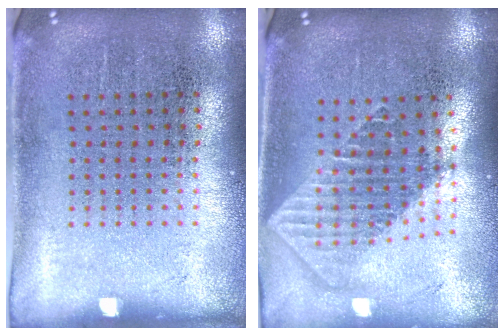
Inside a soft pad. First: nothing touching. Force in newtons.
{"total": 1.8, "press": 1.5, "slide": 1.0}